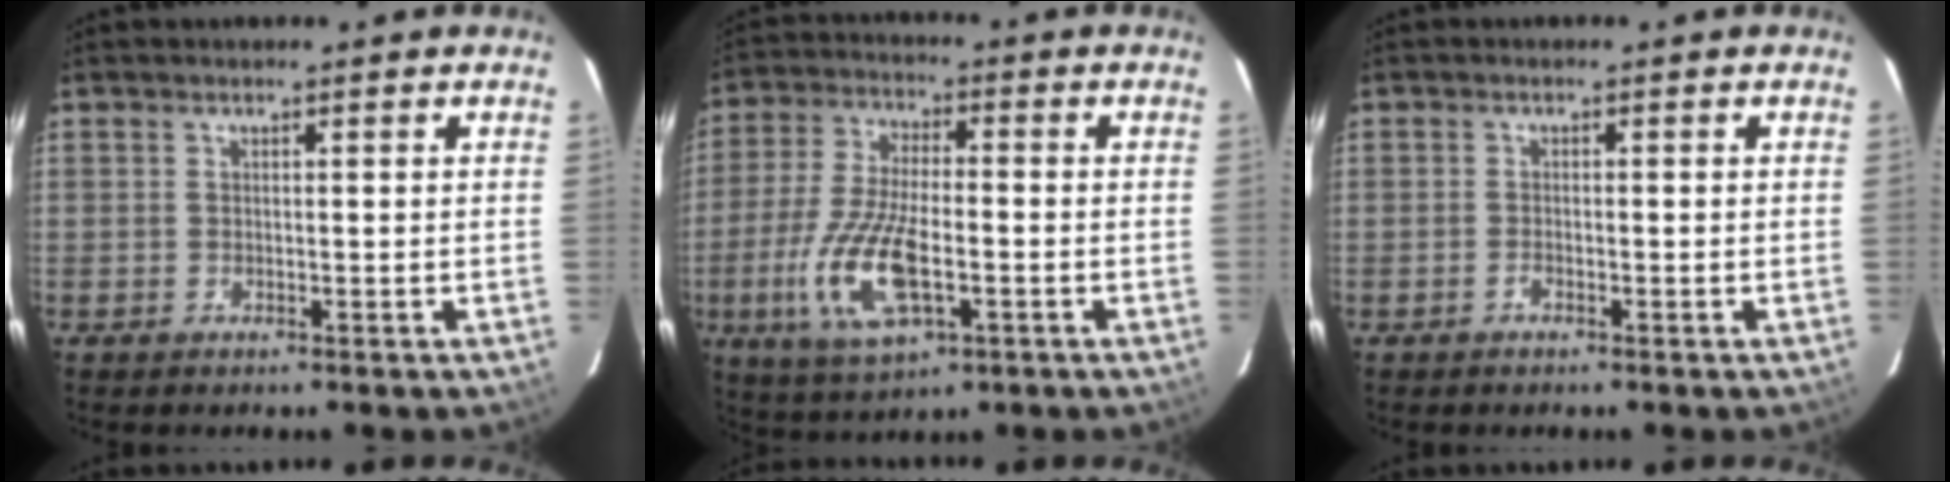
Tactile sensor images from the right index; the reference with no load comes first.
{"total": 14.4, "force": [-4.5, 5.6, 12.5], "torque": [-0.269, -0.012, -0.083]}
{"total": 0.9, "force": [-0.7, 0.3, 0.5], "torque": [-0.010, 0.002, -0.016]}